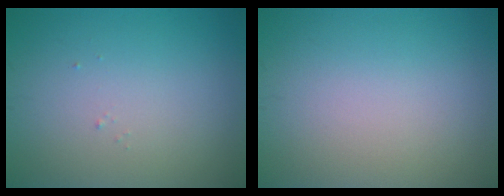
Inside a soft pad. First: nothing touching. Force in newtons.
{"total": 0.0}